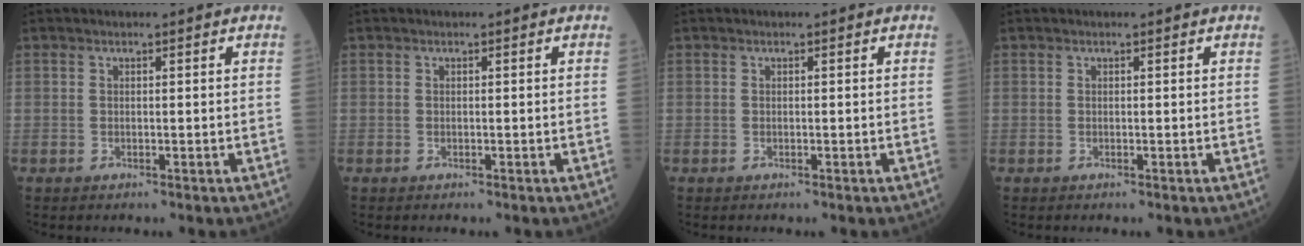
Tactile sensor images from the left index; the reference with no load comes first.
{"total": 0.0}
{"total": 0.0}
{"total": 0.0}